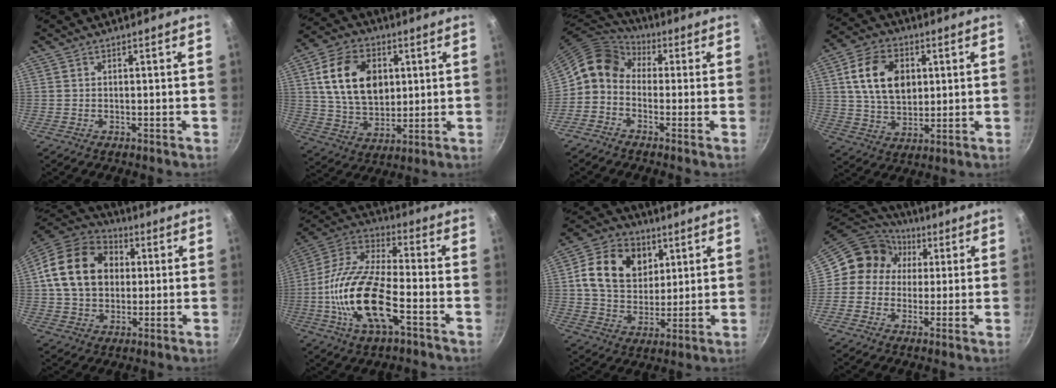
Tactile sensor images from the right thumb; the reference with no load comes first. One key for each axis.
{"total": 16.6, "fx": 3.8, "fy": 11.7, "fz": 11.1, "tx": -0.173, "ty": -0.005, "tz": 0.070}
{"total": 9.1, "fx": -0.1, "fy": 7.3, "fz": 5.5, "tx": -0.093, "ty": 0.034, "tz": -0.028}
{"total": 13.8, "fx": 3.1, "fy": 9.7, "fz": 9.3, "tx": -0.143, "ty": -0.002, "tz": 0.054}
{"total": 18.2, "fx": 3.0, "fy": 14.0, "fz": 11.1, "tx": -0.177, "ty": 0.023, "tz": 0.044}
{"total": 19.8, "fx": -5.7, "fy": 8.1, "fz": 17.1, "tx": -0.329, "ty": 0.032, "tz": -0.126}
{"total": 15.0, "fx": 4.8, "fy": 11.4, "fz": 8.5, "tx": -0.125, "ty": -0.008, "tz": 0.075}
{"total": 12.0, "fx": 2.4, "fy": 10.8, "fz": 4.6, "tx": -0.048, "ty": 0.024, "tz": 0.017}